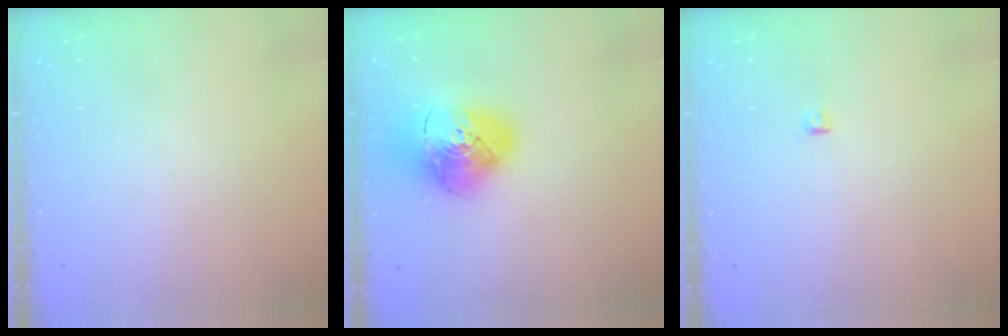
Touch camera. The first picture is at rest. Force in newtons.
{"total": 17.5, "press": 17.3, "slide": 2.1}
{"total": 2.8, "press": 2.7, "slide": 0.3}